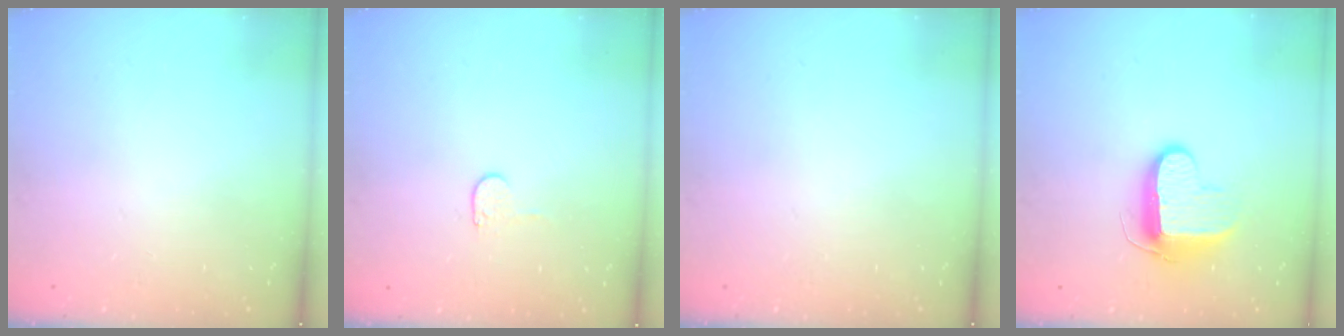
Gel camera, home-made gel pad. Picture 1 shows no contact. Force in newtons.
{"total": 4.0, "press": 4.0, "slide": 0.3}
{"total": 0.0}
{"total": 9.4, "press": 9.4, "slide": 0.7}